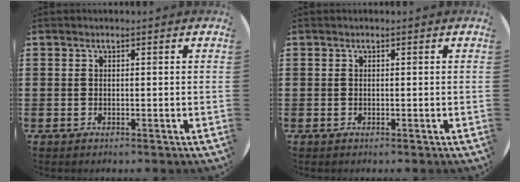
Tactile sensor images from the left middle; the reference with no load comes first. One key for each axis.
{"total": 0.0}